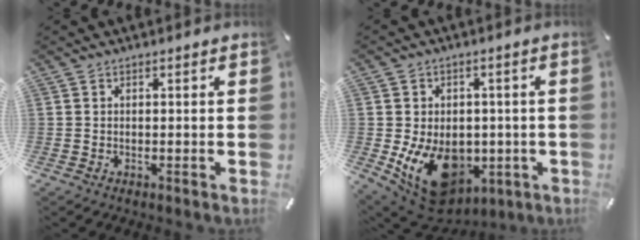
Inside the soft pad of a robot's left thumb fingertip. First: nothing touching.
{"total": 15.4, "force": [-4.1, 11.7, 9.1], "torque": [-0.145, 0.007, -0.058]}